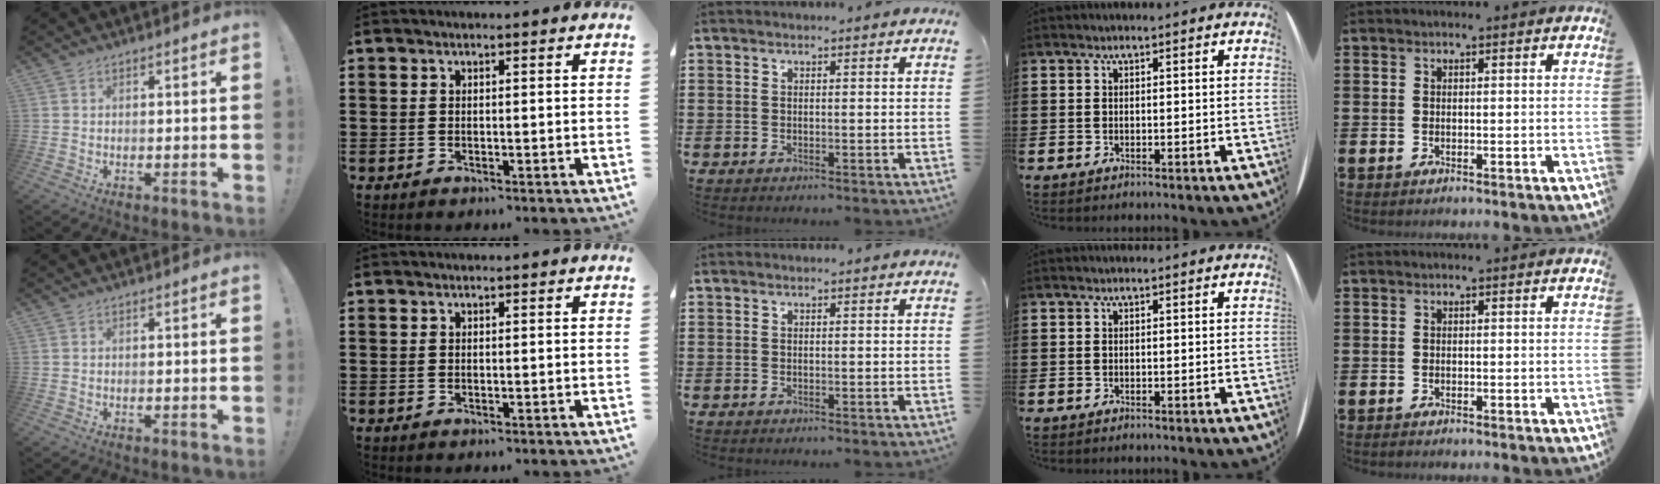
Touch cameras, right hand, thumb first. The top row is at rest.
{}